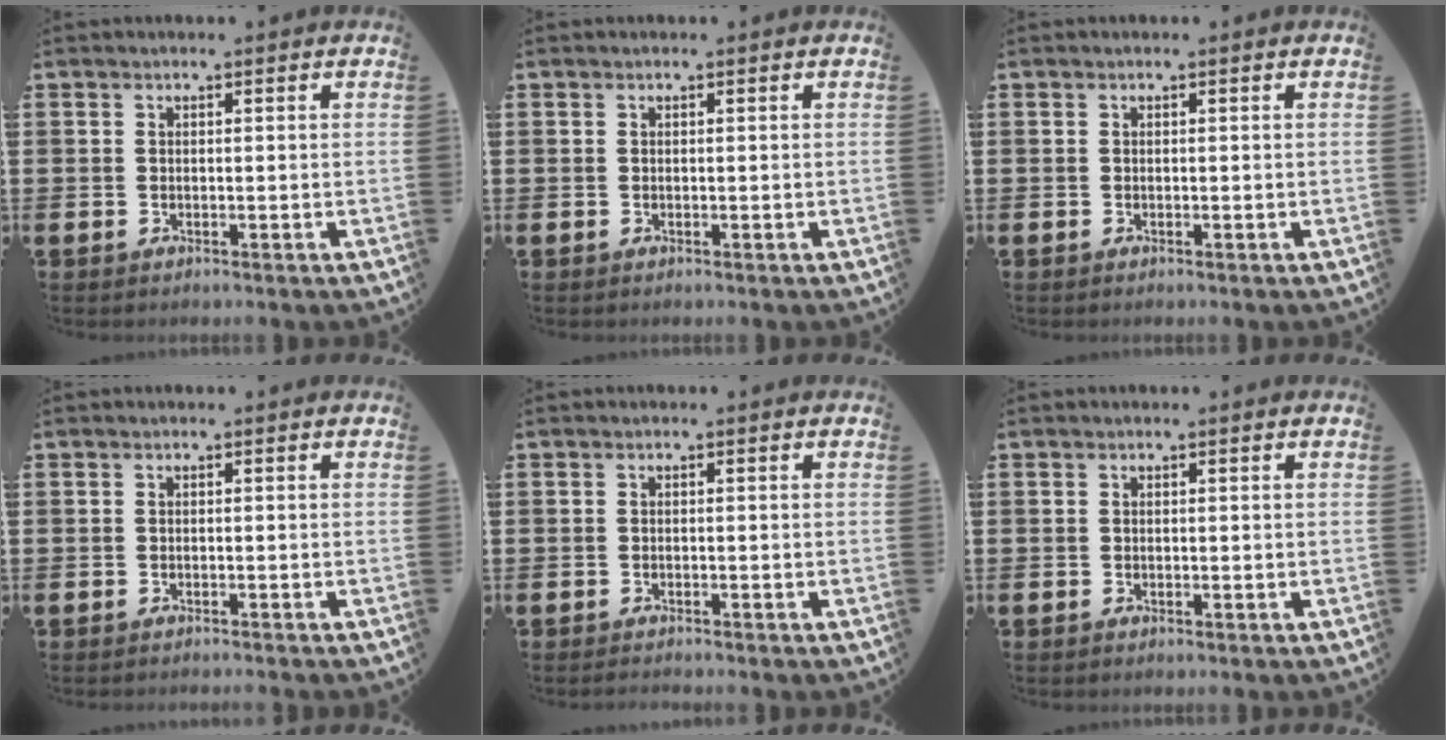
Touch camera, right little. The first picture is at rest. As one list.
[{"total": 0.0}, {"total": 0.0}, {"total": 0.5, "force": [-0.5, -0.2, -0.1], "torque": [0.002, -0.001, -0.010]}, {"total": 0.5, "force": [-0.5, 0.0, 0.0], "torque": [-0.001, -0.003, -0.010]}, {"total": 0.0}]